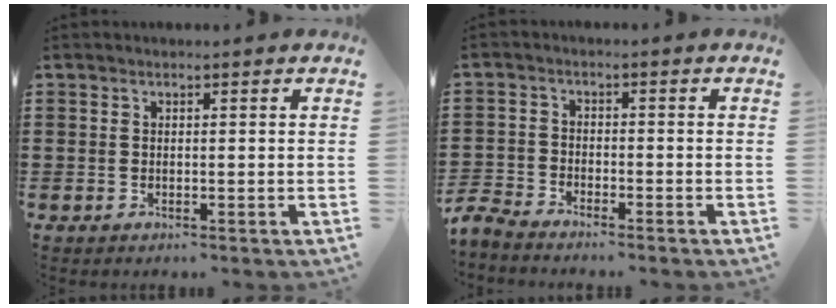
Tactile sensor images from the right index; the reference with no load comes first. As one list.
[{"total": 3.0, "force": [-3.0, 0.3, 0.0], "torque": [-0.020, -0.005, -0.069]}]